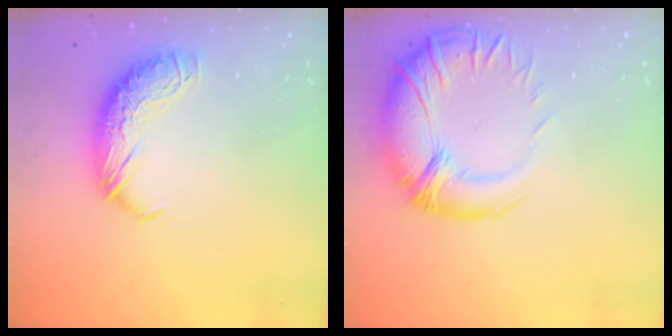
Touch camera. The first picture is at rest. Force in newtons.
{"total": 6.5, "press": 4.8, "slide": 4.3}